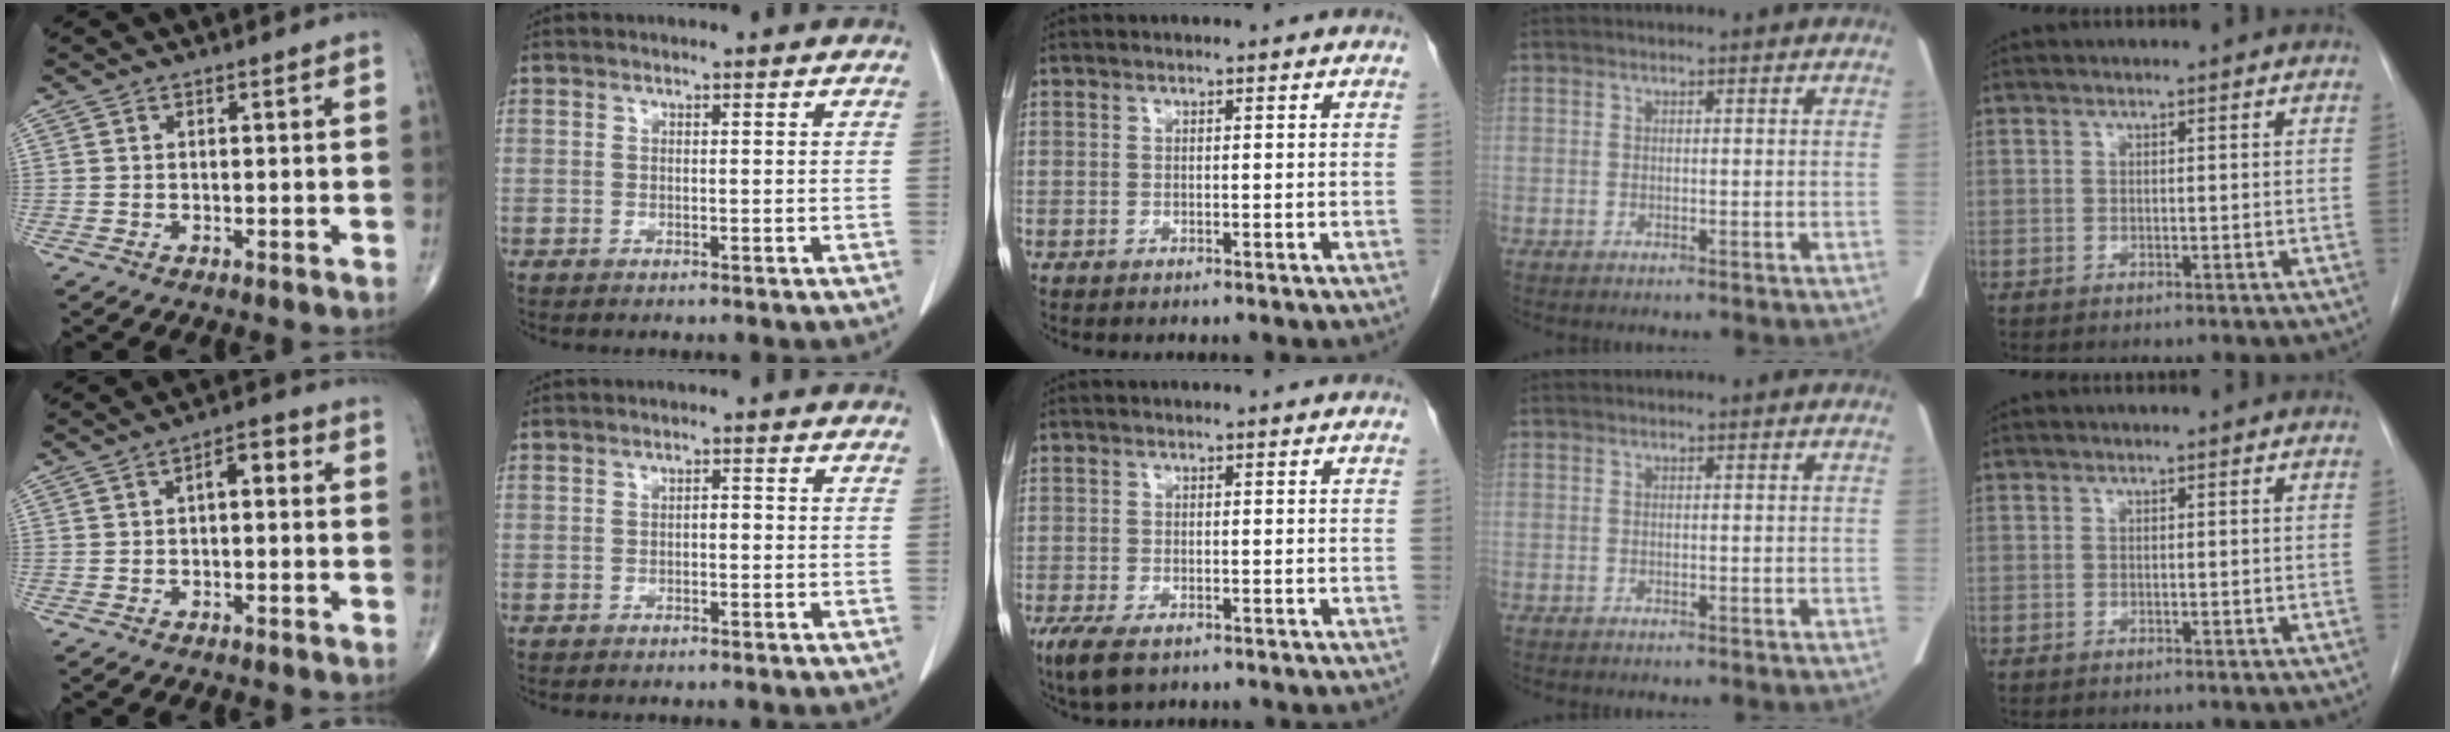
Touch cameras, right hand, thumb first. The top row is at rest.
{"thumb": {"total": 3.7, "force": [0.2, 1.9, 3.2], "torque": [-0.038, 0.016, -0.005]}, "index": {"total": 1.0, "force": [-0.2, 0.5, 0.8], "torque": [-0.012, 0.004, -0.004]}, "middle": {"total": 4.5, "force": [-2.7, 1.8, 3.0], "torque": [-0.066, -0.012, -0.044]}}